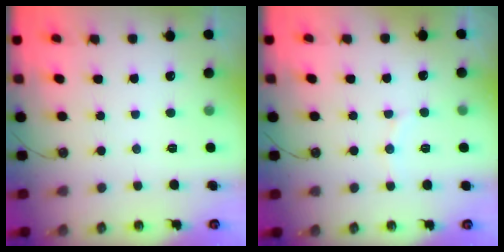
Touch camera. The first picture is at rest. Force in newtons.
{"total": 5.3, "press": 5.2, "slide": 1.2}